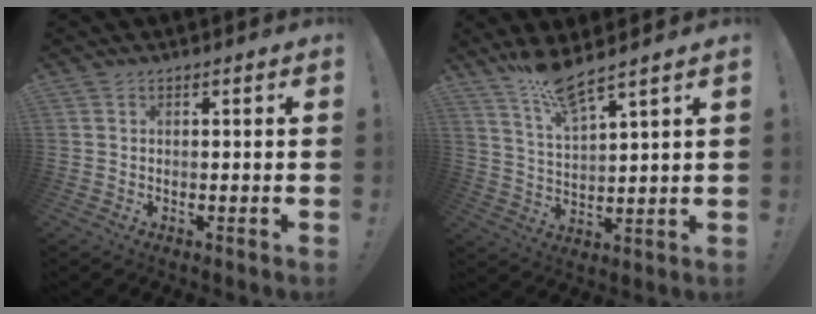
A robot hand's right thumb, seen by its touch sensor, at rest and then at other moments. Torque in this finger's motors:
{"motor_torque": [-0.23, 1.72, 0.62, 0.81, 0.03]}